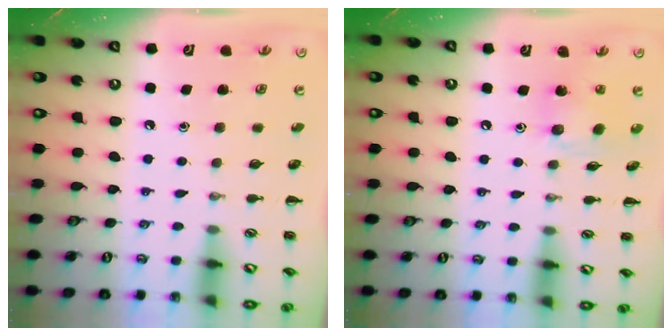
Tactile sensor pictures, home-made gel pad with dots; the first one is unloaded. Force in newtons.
{"total": 10.1, "press": 9.8, "slide": 2.4}